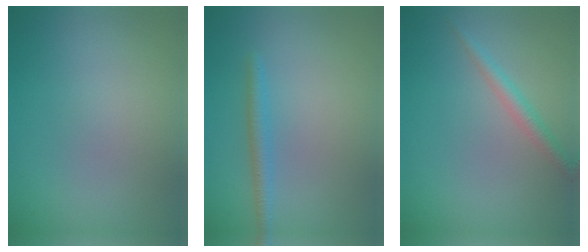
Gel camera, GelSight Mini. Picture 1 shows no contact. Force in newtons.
{"total": 1.7, "press": 1.7, "slide": 0.0}
{"total": 1.8, "press": 1.8, "slide": 0.0}